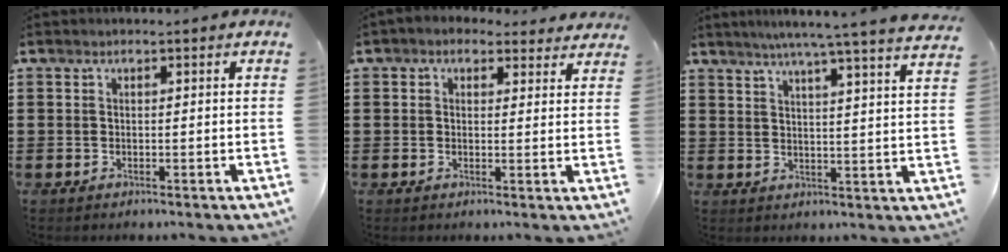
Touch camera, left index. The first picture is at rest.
{"total": 2.3, "force": [1.7, 1.4, 0.6], "torque": [-0.011, 0.001, 0.028]}
{"total": 5.7, "force": [4.9, -1.4, 2.6], "torque": [-0.067, -0.033, 0.079]}